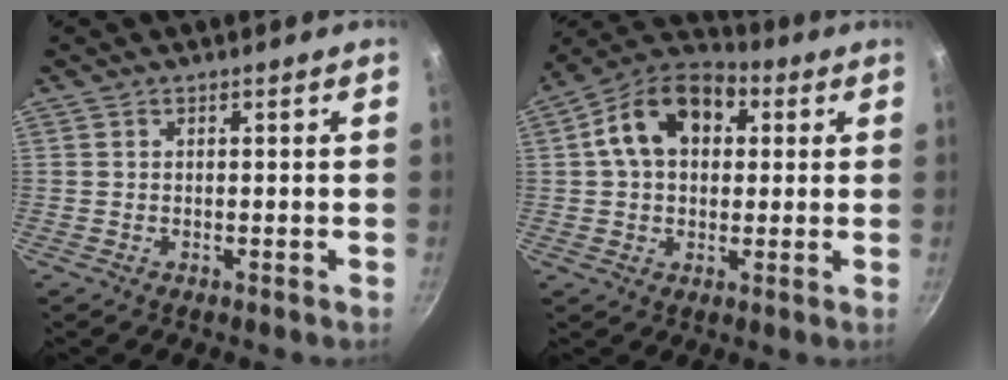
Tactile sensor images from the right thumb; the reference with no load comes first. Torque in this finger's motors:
{"motor_torque": [0.61, 2.78, 1.02, 0.11, 0.29]}